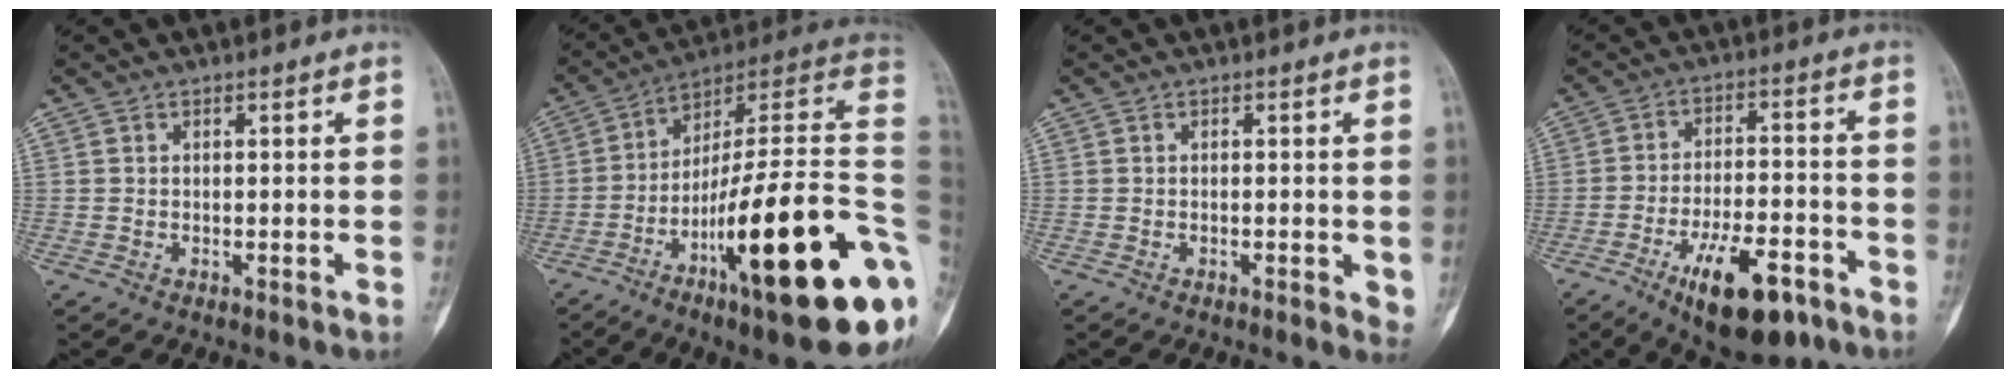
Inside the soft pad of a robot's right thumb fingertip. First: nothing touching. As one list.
[{"total": 30.3, "force": [-7.9, 6.3, 28.6], "torque": [-0.343, 0.055, -0.126]}, {"total": 2.1, "force": [-0.3, 1.0, 1.8], "torque": [-0.014, -0.004, -0.006]}, {"total": 15.0, "force": [-8.4, 6.0, 10.9], "torque": [-0.155, 0.044, -0.125]}]